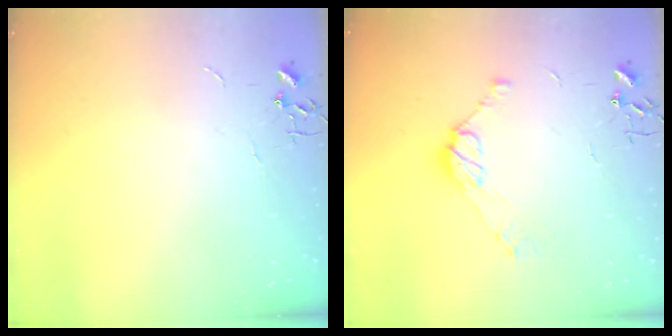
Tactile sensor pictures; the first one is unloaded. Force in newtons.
{"total": 9.0, "press": 9.0, "slide": 0.7}